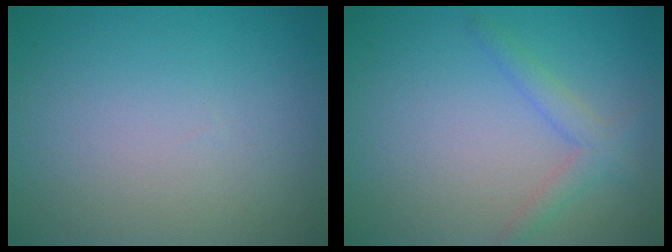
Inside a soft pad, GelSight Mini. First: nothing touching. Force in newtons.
{"total": 2.1, "press": 2.1, "slide": 0.1}